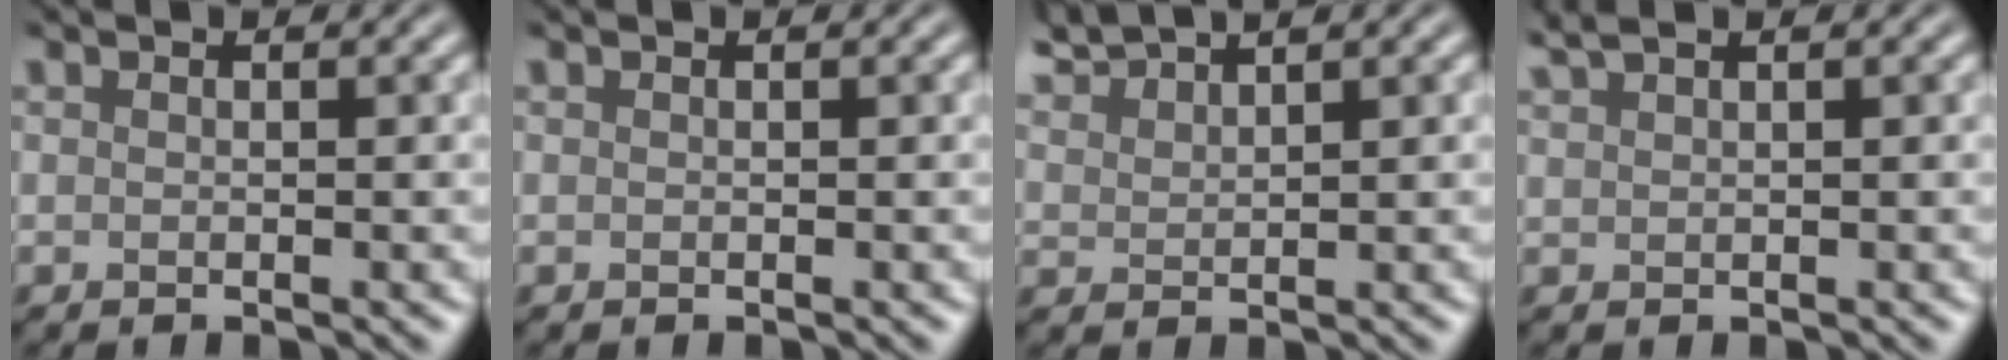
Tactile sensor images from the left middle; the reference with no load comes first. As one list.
[{"total": 0.0}, {"total": 2.3, "force": [1.9, -1.0, -0.8], "torque": [-0.012, 0.000, 0.081]}, {"total": 1.3, "force": [1.2, -0.4, 0.1], "torque": [-0.015, 0.003, 0.038]}]